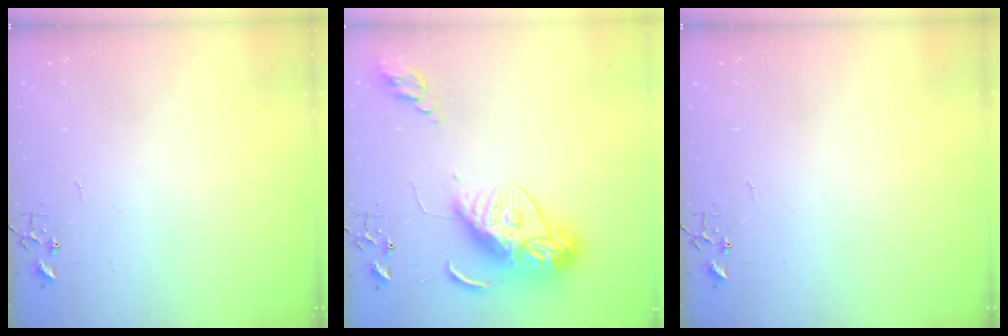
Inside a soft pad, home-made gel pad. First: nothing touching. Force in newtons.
{"total": 13.1, "press": 13.0, "slide": 1.2}
{"total": 0.0}